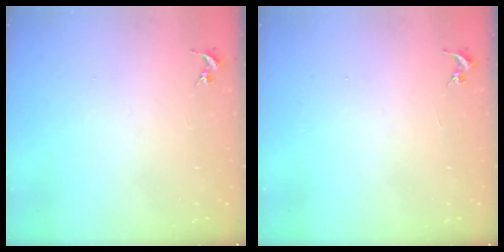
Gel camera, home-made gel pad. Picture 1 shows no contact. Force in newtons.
{"total": 0.0}